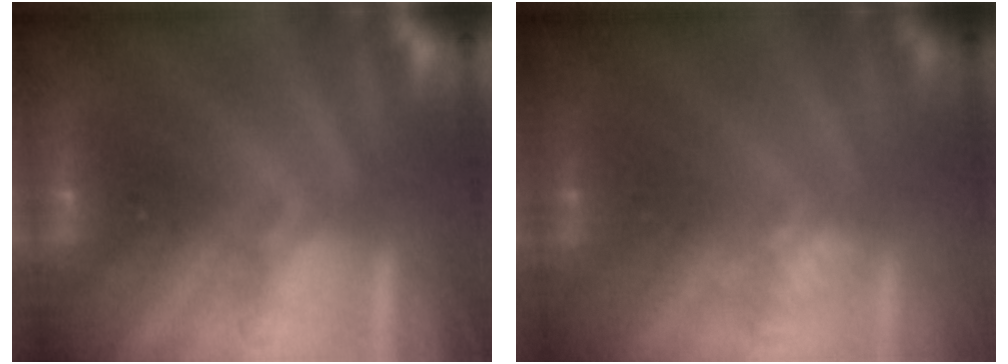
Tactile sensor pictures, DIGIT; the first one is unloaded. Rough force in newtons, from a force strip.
{"total": 2.7}